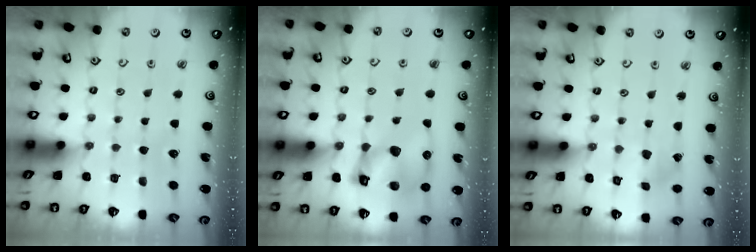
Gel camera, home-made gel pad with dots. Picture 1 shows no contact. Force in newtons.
{"total": 13.2, "press": 13.0, "slide": 1.8}
{"total": 1.1, "press": 1.0, "slide": 0.1}